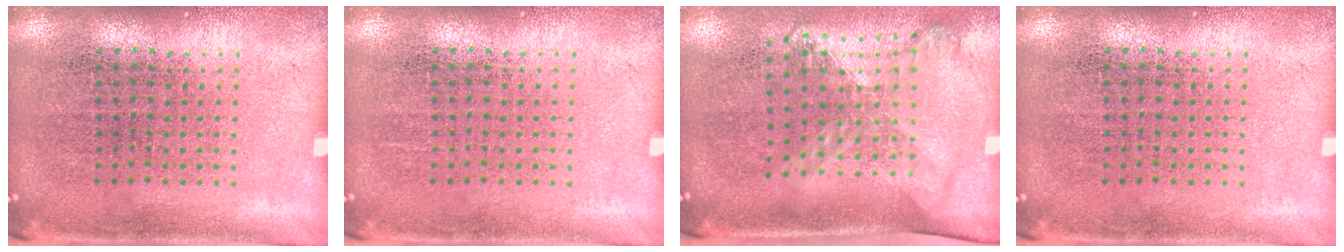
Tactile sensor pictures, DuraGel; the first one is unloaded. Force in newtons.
{"total": 0.0}
{"total": 1.6, "press": 1.2, "slide": 1.0}
{"total": 0.0}